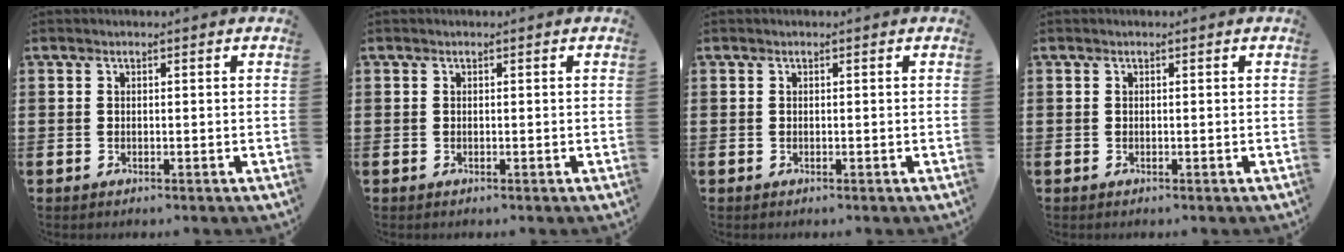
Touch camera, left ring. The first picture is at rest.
{"total": 0.0}
{"total": 0.0}
{"total": 0.0}